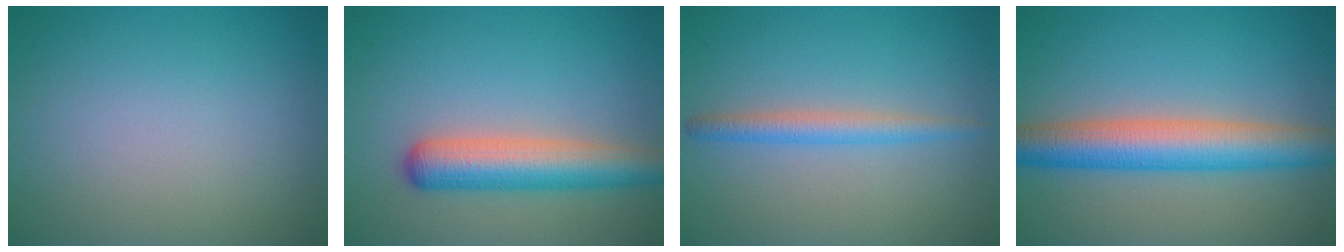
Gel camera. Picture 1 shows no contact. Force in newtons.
{"total": 5.6, "press": 5.6, "slide": 0.2}
{"total": 2.3, "press": 2.3, "slide": 0.0}
{"total": 6.8, "press": 6.8, "slide": 0.2}